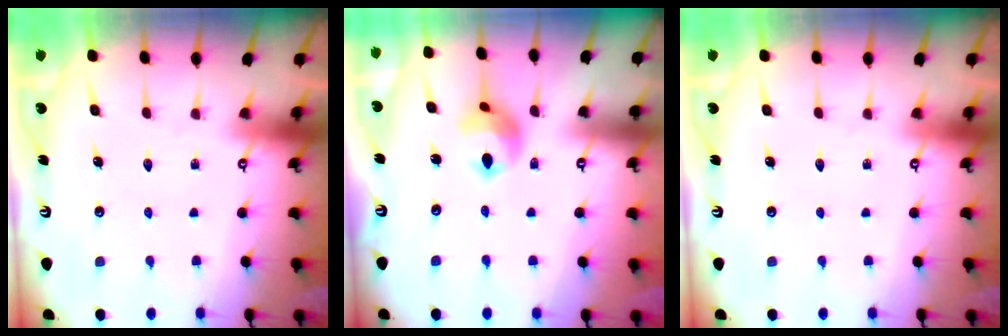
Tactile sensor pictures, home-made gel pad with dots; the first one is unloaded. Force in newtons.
{"total": 9.4, "press": 9.4, "slide": 0.5}
{"total": 0.0}